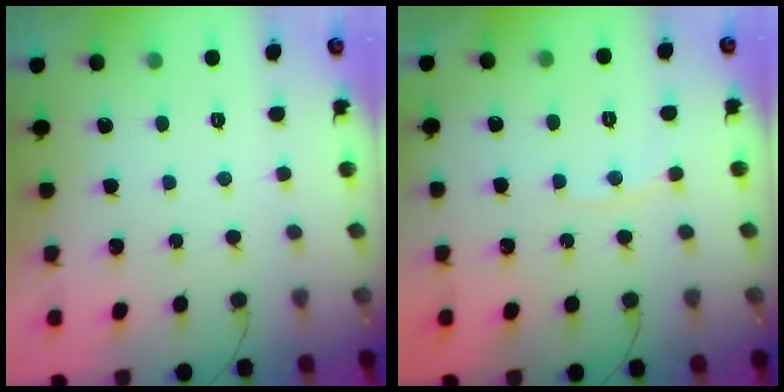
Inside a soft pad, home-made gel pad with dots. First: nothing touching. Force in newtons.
{"total": 4.6, "press": 4.5, "slide": 0.5}